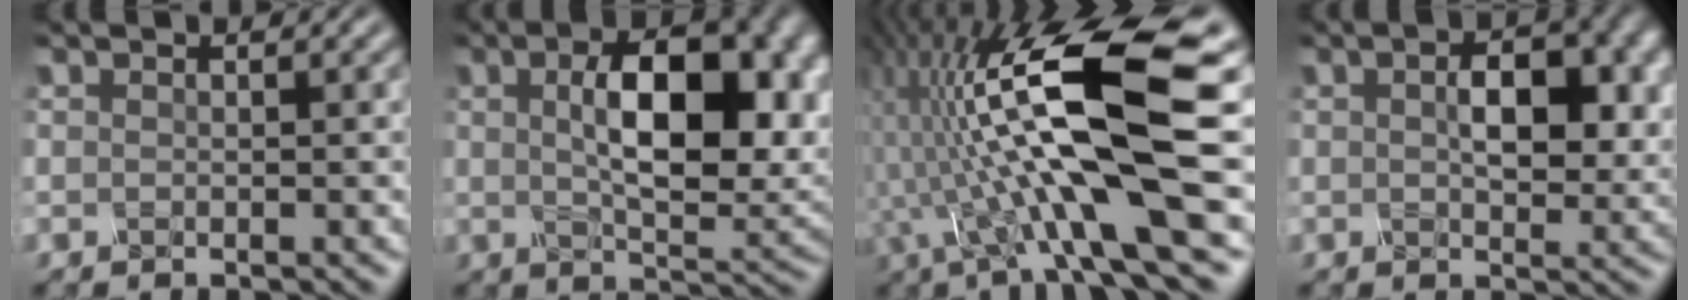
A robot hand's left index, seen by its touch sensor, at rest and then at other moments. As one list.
[{"total": 10.9, "force": [1.4, 5.4, 9.4], "torque": [-0.133, 0.002, 0.025]}, {"total": 12.6, "force": [-0.9, 3.2, 12.2], "torque": [-0.224, 0.011, -0.021]}, {"total": 6.0, "force": [0.7, 3.3, 4.9], "torque": [-0.079, -0.001, 0.014]}]